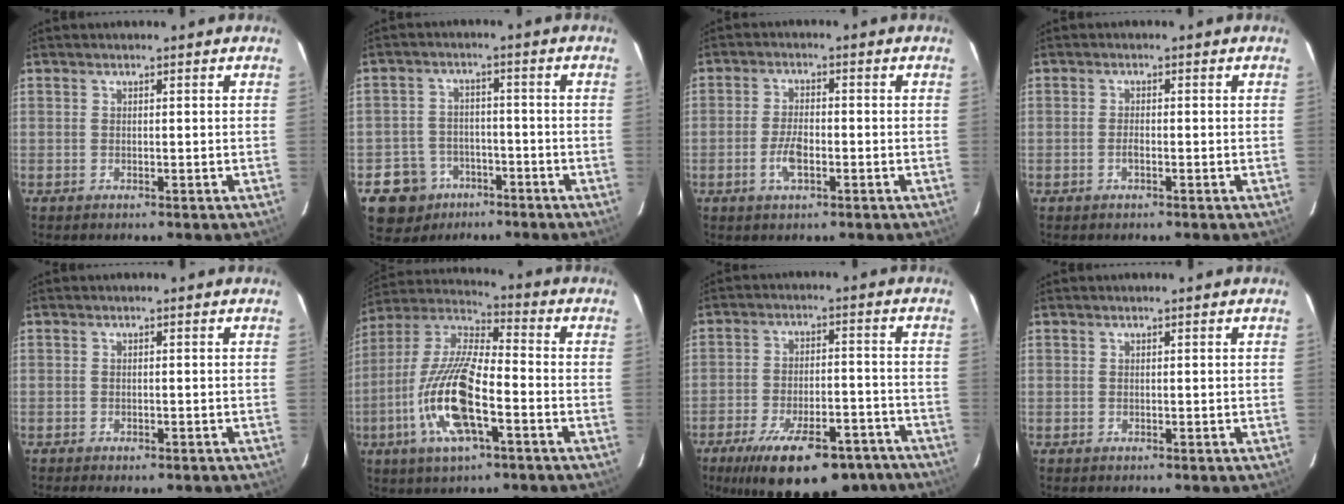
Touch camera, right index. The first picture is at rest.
{"total": 8.6, "force": [-4.9, 7.0, 1.0], "torque": [-0.042, 0.029, -0.072]}
{"total": 4.9, "force": [-1.9, 2.1, 4.0], "torque": [-0.083, 0.000, -0.035]}
{"total": 1.6, "force": [-0.7, 0.7, 1.2], "torque": [-0.025, 0.002, -0.014]}
{"total": 2.6, "force": [-2.0, 1.0, 1.3], "torque": [-0.029, -0.011, -0.028]}
{"total": 17.2, "force": [-6.3, 5.2, 15.1], "torque": [-0.314, -0.012, -0.129]}
{"total": 21.6, "force": [-15.8, 8.1, 12.3], "torque": [-0.213, -0.020, -0.215]}
{"total": 0.0}